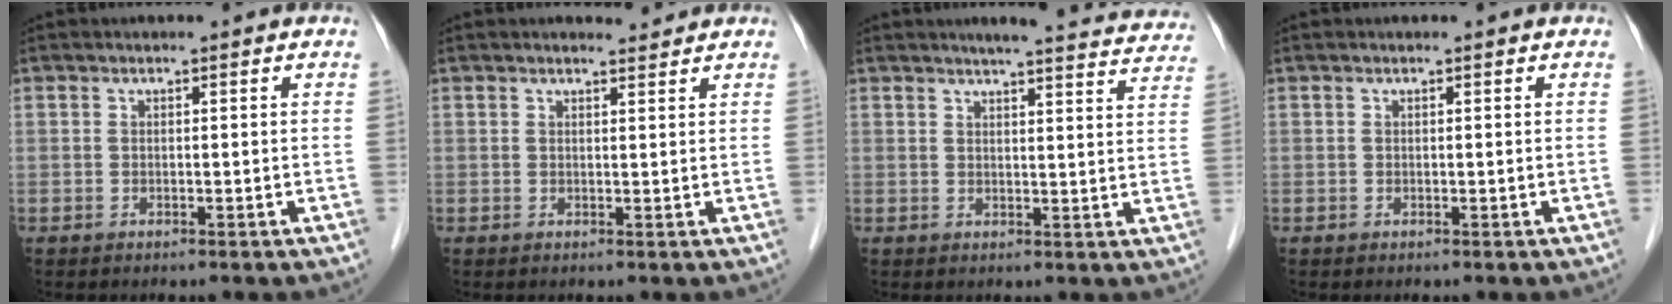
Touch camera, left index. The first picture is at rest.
{"total": 1.4, "force": [1.4, 0.1, 0.1], "torque": [-0.006, -0.006, 0.022]}
{"total": 17.0, "force": [15.9, 1.9, 5.8], "torque": [-0.063, -0.025, 0.173]}
{"total": 0.0}